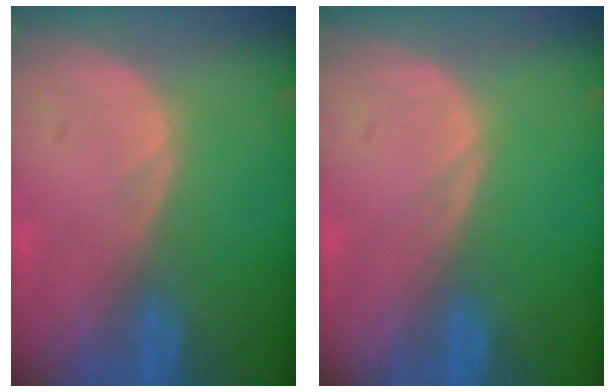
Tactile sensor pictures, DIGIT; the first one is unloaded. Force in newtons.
{"total": 0.0}